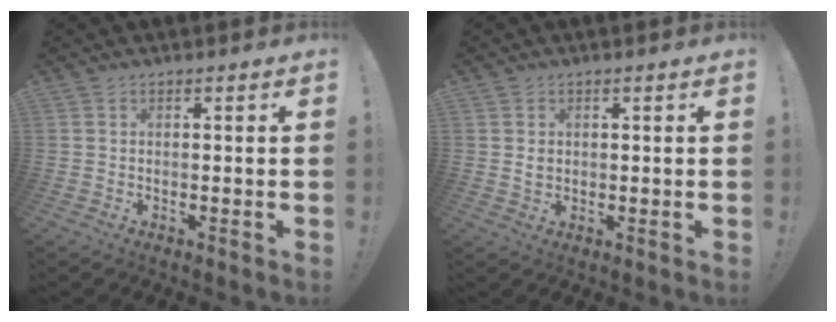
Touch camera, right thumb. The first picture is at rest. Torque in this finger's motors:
{"motor_torque": [-0.22, 0.13, 0.00, 0.19, -0.02]}